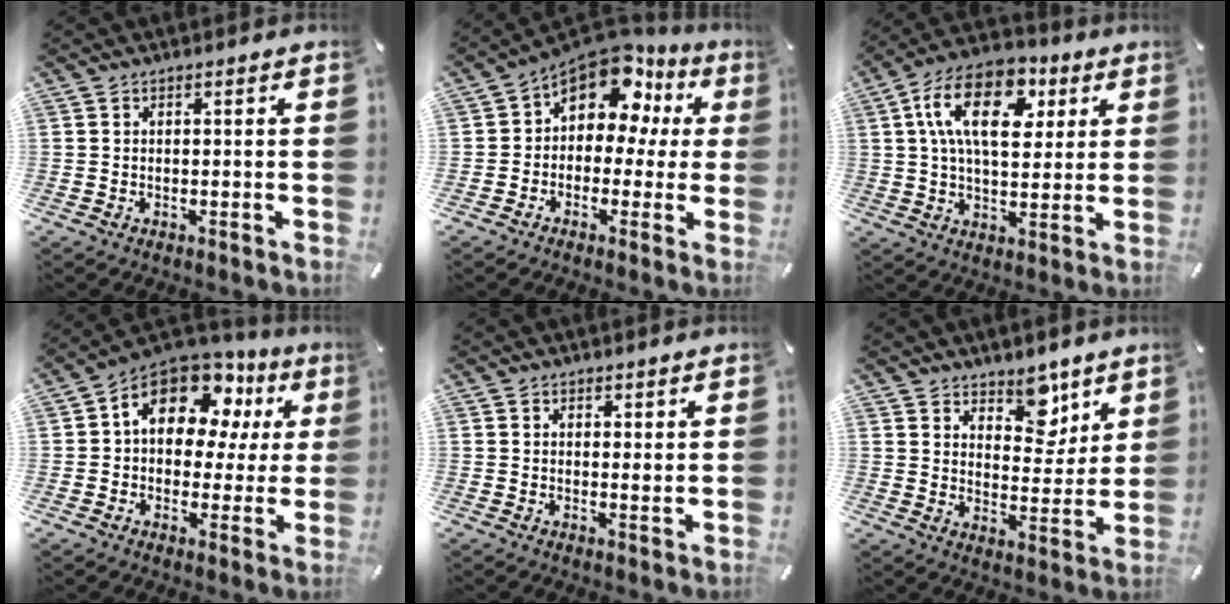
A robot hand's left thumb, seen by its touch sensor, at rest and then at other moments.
{"total": 12.3, "force": [6.5, 7.7, 7.0], "torque": [-0.130, -0.045, 0.113]}
{"total": 17.1, "force": [5.7, 10.4, 12.3], "torque": [-0.226, -0.005, 0.096]}
{"total": 14.6, "force": [6.4, 9.6, 8.9], "torque": [-0.142, -0.032, 0.115]}
{"total": 1.7, "force": [1.3, 0.9, 0.6], "torque": [-0.006, -0.003, 0.023]}
{"total": 9.7, "force": [7.1, 5.7, 3.4], "torque": [-0.025, -0.053, 0.124]}